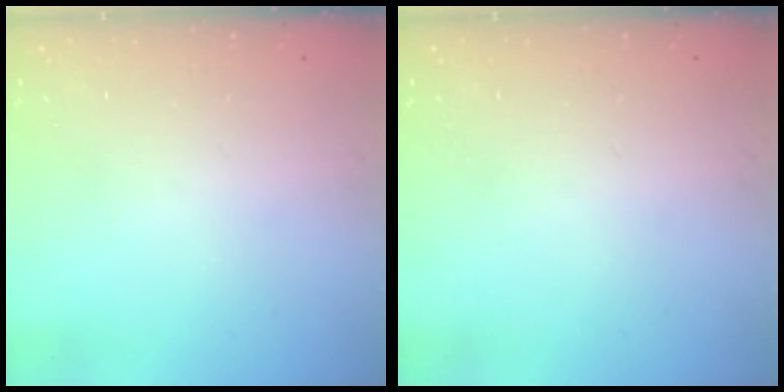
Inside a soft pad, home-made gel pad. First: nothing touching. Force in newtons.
{"total": 0.0}